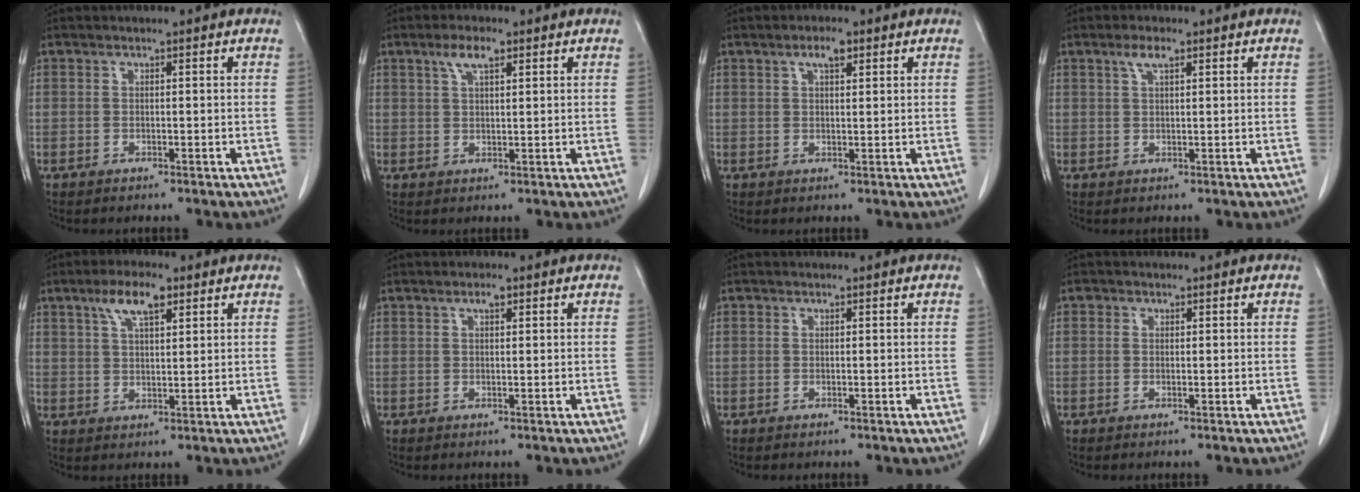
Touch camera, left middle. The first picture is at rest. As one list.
[{"total": 3.7, "force": [2.1, 1.1, 2.8], "torque": [-0.060, 0.007, 0.042]}, {"total": 2.8, "force": [1.6, 0.8, 2.1], "torque": [-0.042, 0.005, 0.027]}, {"total": 1.4, "force": [0.9, 0.4, 1.1], "torque": [-0.024, 0.005, 0.016]}, {"total": 6.1, "force": [3.5, 1.8, 4.6], "torque": [-0.093, 0.011, 0.063]}, {"total": 1.4, "force": [0.8, 0.4, 1.1], "torque": [-0.022, 0.003, 0.013]}, {"total": 0.0}, {"total": 0.7, "force": [0.3, 0.6, 0.1], "torque": [0.001, 0.000, 0.001]}]